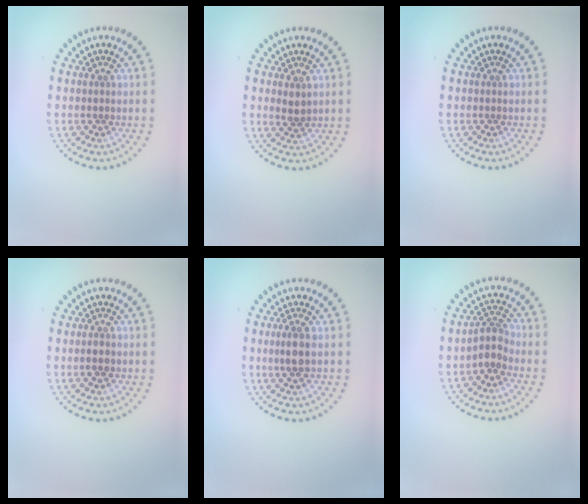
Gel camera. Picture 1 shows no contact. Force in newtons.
{"total": 1.4, "press": 1.4, "slide": 0.4}
{"total": 0.0}
{"total": 1.1, "press": 1.1, "slide": 0.3}
{"total": 1.9, "press": 1.7, "slide": 0.8}
{"total": 2.1, "press": 1.7, "slide": 1.2}